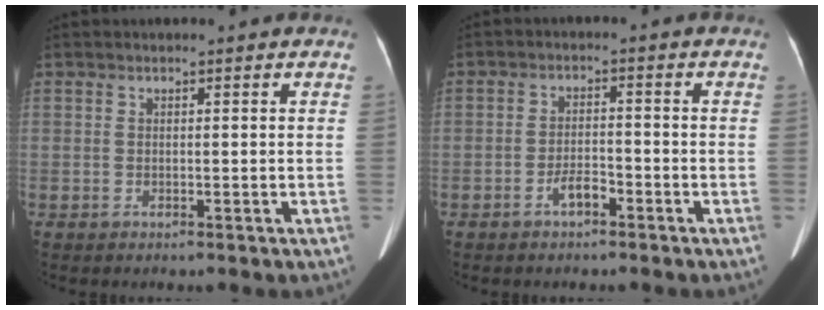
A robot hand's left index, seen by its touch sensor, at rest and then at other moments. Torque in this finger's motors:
{"motor_torque": [0.09, 0.01, 0.03, 0.00]}